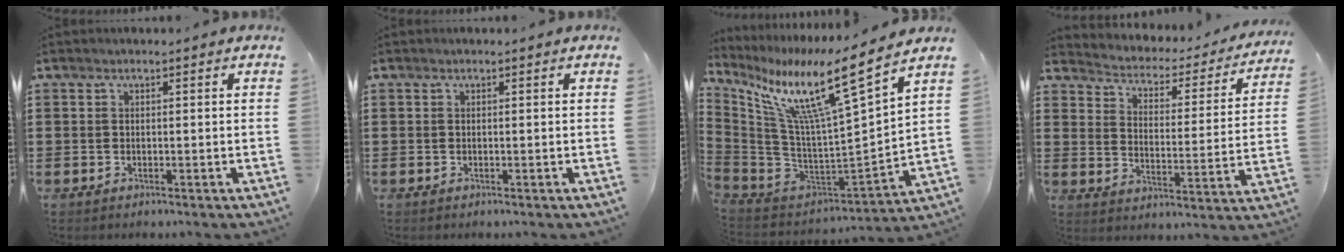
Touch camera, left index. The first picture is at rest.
{"total": 0.0}
{"total": 13.3, "force": [8.8, 0.1, 9.9], "torque": [-0.203, -0.072, 0.133]}
{"total": 2.3, "force": [2.0, 1.0, 0.4], "torque": [-0.026, -0.024, 0.023]}